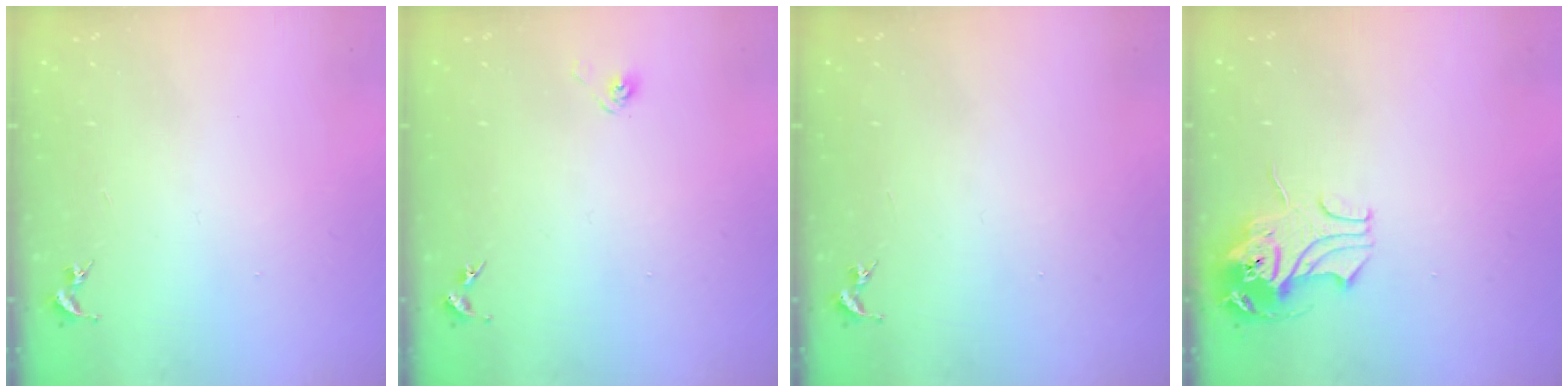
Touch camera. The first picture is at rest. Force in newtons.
{"total": 2.9, "press": 2.6, "slide": 1.4}
{"total": 0.0}
{"total": 11.0, "press": 10.9, "slide": 1.5}